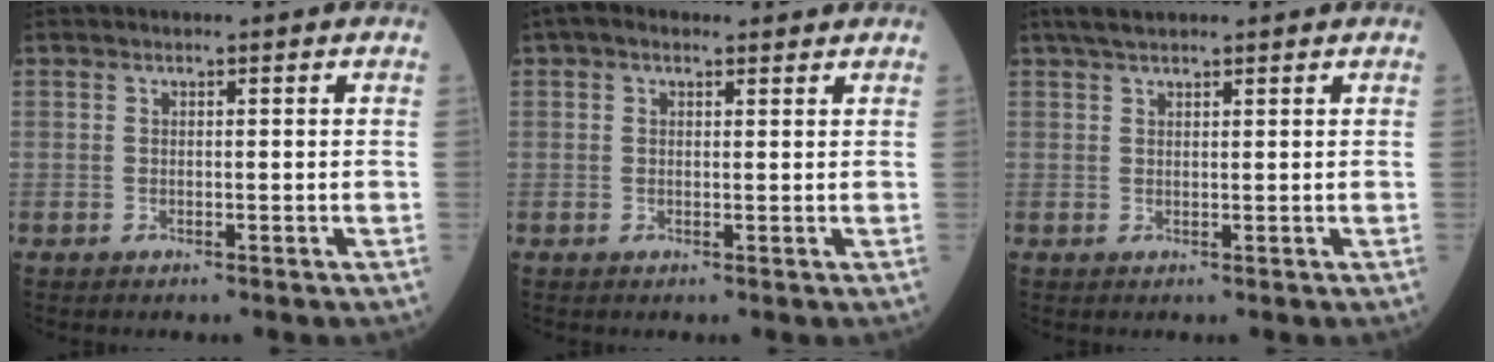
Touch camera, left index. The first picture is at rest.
{"total": 3.1, "force": [2.2, 1.6, 1.6], "torque": [-0.032, 0.030, 0.034]}
{"total": 3.5, "force": [2.8, 0.8, 1.8], "torque": [-0.035, 0.024, 0.051]}